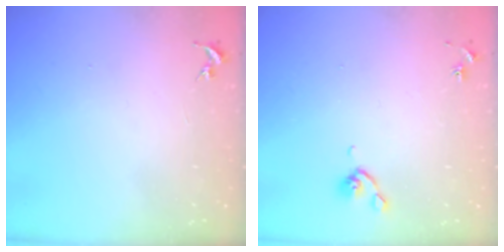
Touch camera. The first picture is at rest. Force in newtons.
{"total": 4.8, "press": 4.6, "slide": 1.0}